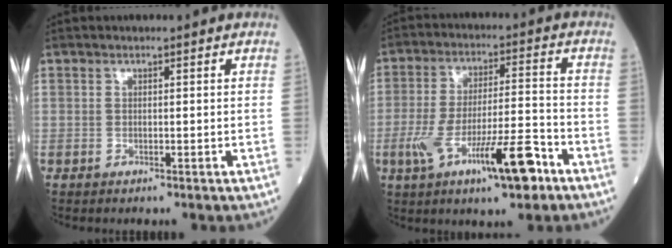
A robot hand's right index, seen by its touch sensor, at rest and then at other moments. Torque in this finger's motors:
{"motor_torque": [0.47, -0.39, 0.33, 0.18]}